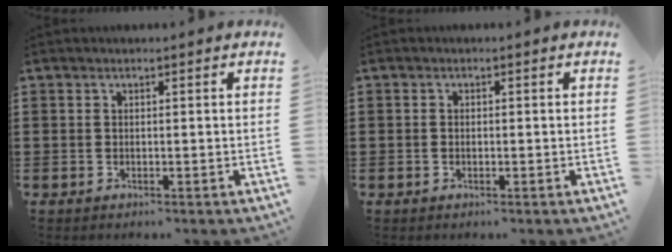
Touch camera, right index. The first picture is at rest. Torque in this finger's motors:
{"motor_torque": [-0.76, 1.38, -0.01, 0.00]}